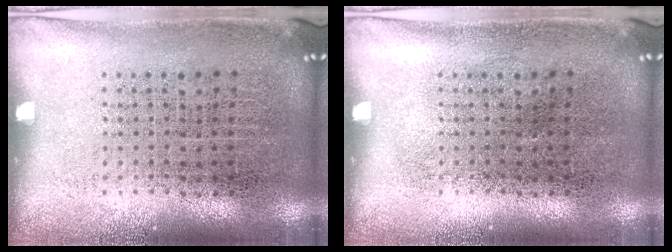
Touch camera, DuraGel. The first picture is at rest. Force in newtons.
{"total": 0.0}